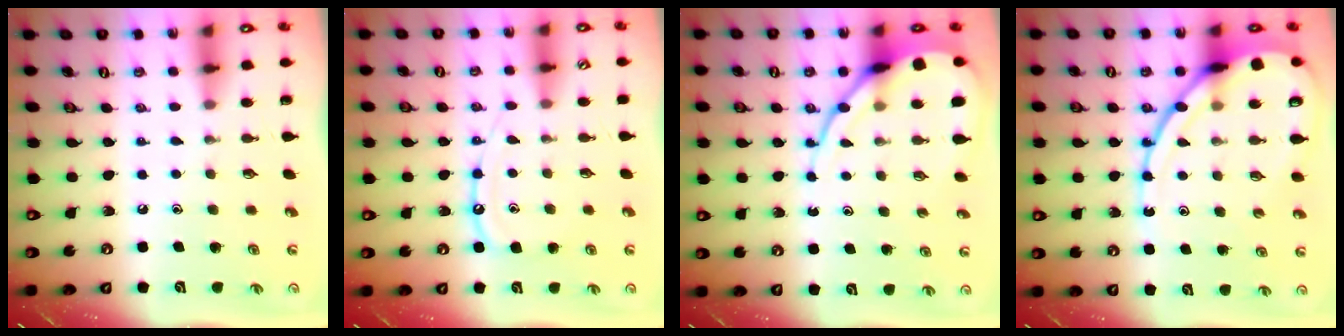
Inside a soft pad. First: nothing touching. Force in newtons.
{"total": 10.0, "press": 10.0, "slide": 0.9}
{"total": 12.6, "press": 12.5, "slide": 1.1}
{"total": 16.6, "press": 16.5, "slide": 1.4}